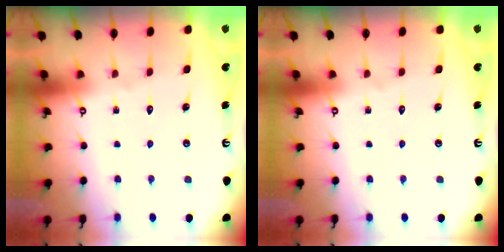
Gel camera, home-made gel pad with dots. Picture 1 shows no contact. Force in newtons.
{"total": 0.0}